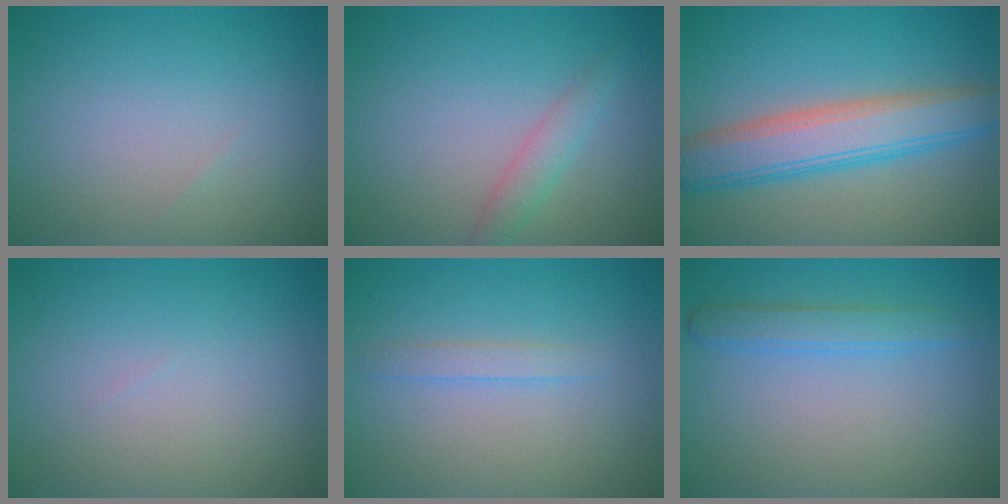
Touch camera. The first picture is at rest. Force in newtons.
{"total": 1.9, "press": 1.9, "slide": 0.1}
{"total": 6.5, "press": 6.5, "slide": 0.1}
{"total": 0.0}
{"total": 1.2, "press": 1.2, "slide": 0.1}
{"total": 2.2, "press": 2.2, "slide": 0.2}